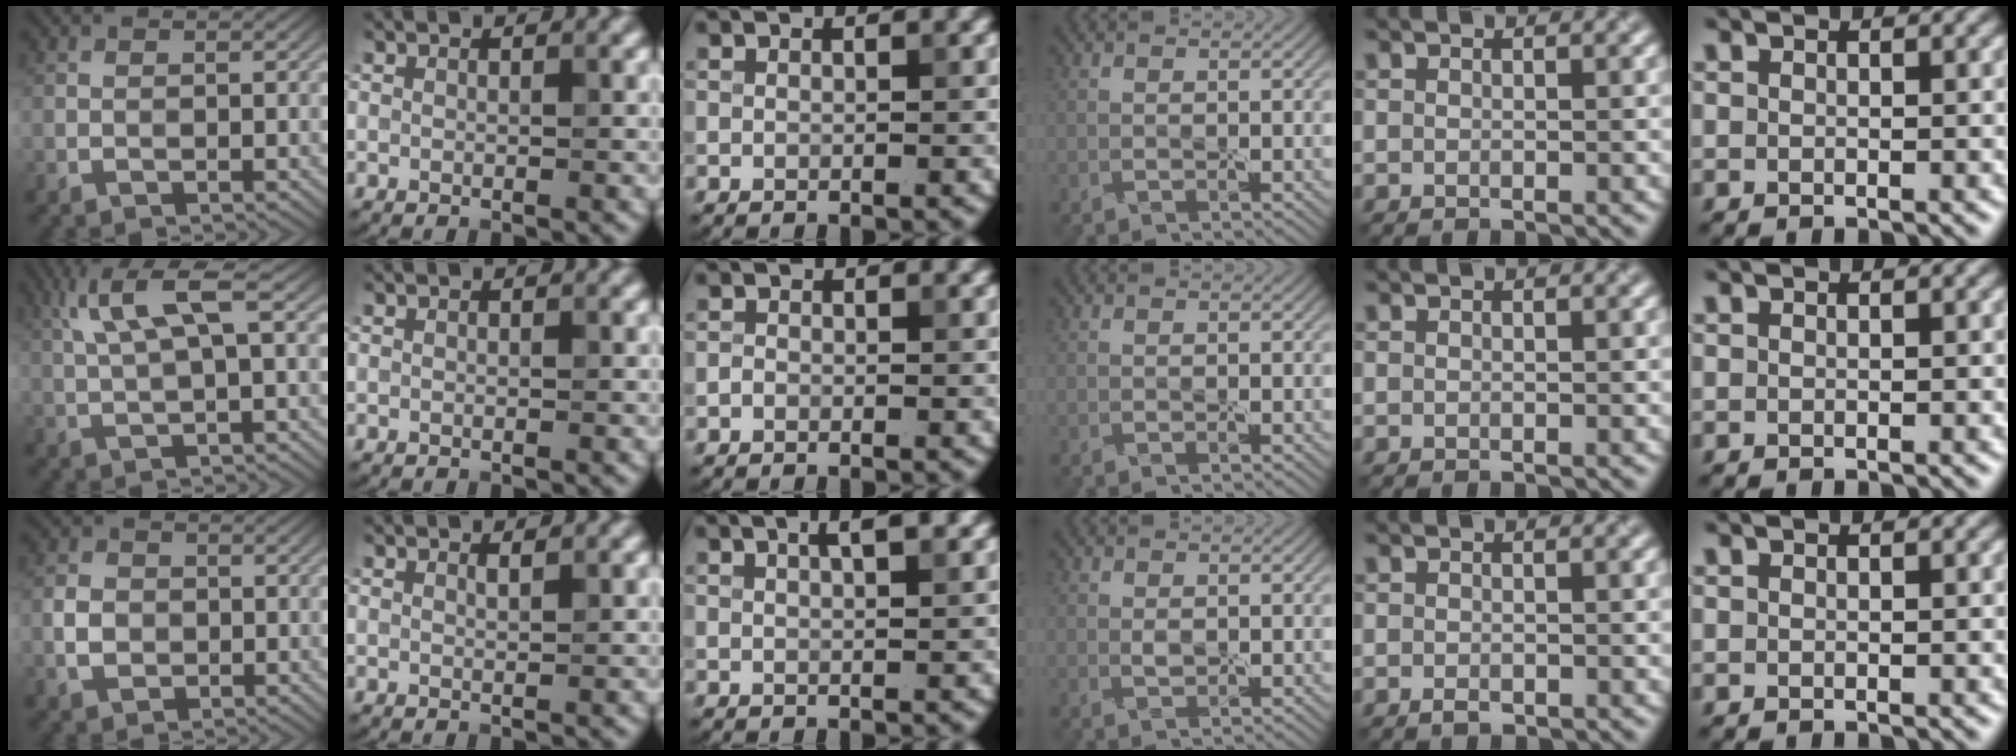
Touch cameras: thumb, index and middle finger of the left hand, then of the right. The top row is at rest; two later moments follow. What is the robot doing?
{"motion": "peel", "object": "small bumper sticker"}